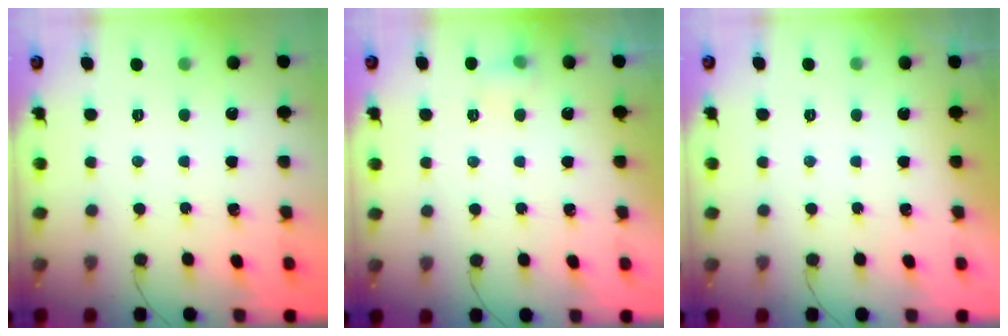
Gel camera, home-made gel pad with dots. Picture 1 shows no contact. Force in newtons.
{"total": 4.7, "press": 4.6, "slide": 0.9}
{"total": 0.0}